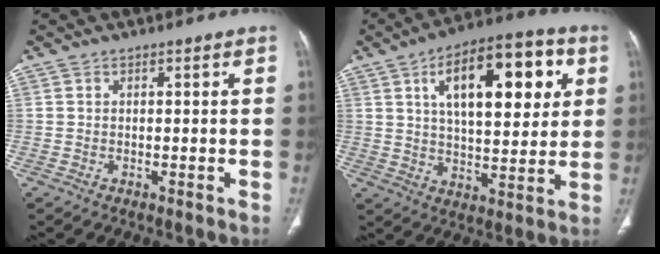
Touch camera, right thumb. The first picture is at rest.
{"total": 20.6, "force": [6.9, 9.3, 17.1], "torque": [-0.216, -0.004, 0.101]}